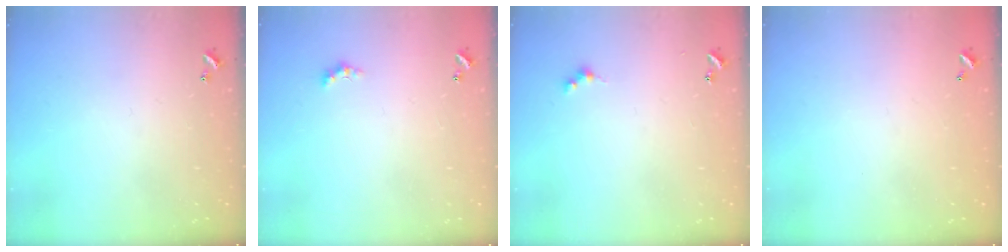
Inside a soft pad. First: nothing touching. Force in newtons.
{"total": 1.5, "press": 1.4, "slide": 0.6}
{"total": 2.7, "press": 2.6, "slide": 0.5}
{"total": 2.9, "press": 2.9, "slide": 0.1}